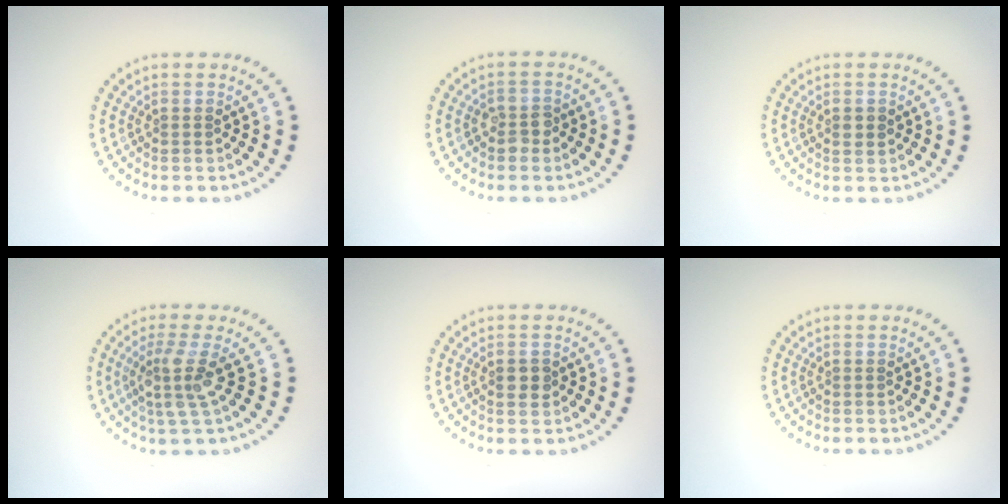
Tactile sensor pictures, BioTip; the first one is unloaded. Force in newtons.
{"total": 1.7, "press": 1.7, "slide": 0.3}
{"total": 1.1, "press": 1.1, "slide": 0.2}
{"total": 3.3, "press": 2.4, "slide": 2.3}
{"total": 1.6, "press": 1.6, "slide": 0.2}
{"total": 0.0}